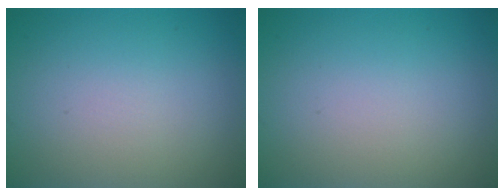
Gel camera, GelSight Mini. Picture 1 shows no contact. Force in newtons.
{"total": 0.0}